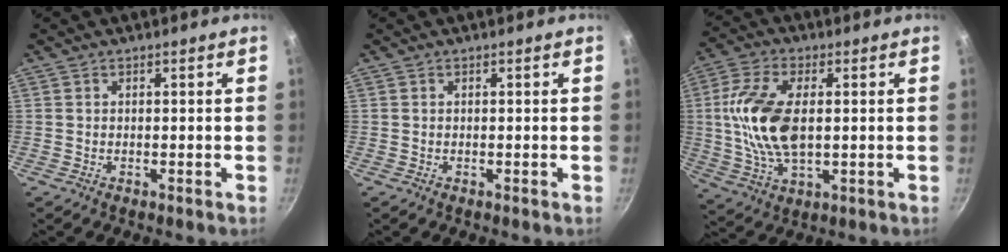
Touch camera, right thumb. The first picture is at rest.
{"total": 0.0}
{"total": 14.5, "force": [1.2, 7.7, 12.2], "torque": [-0.239, 0.005, 0.020]}